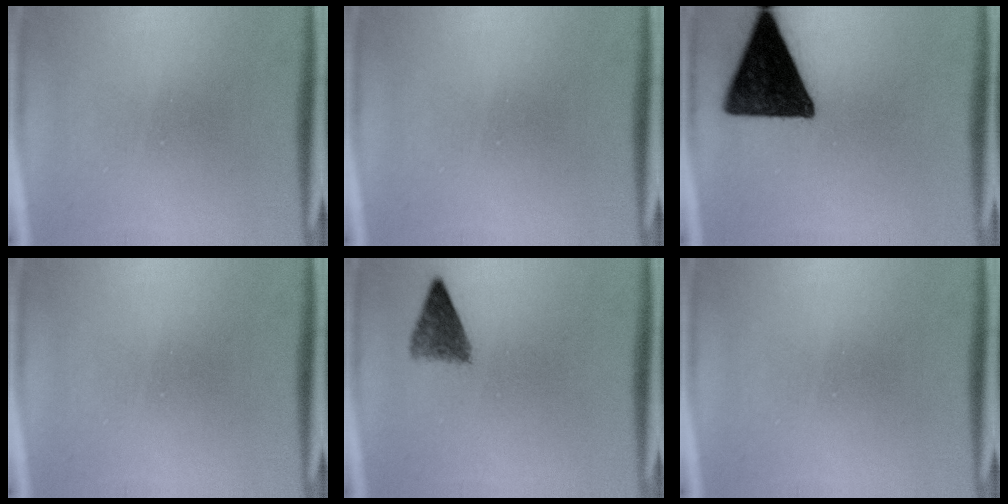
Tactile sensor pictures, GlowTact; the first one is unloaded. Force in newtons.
{"total": 0.0}
{"total": 17.4}
{"total": 0.0}
{"total": 3.9}
{"total": 0.0}